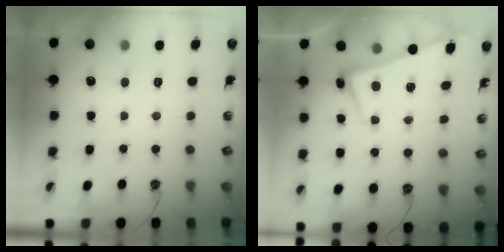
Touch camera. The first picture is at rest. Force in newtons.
{"total": 2.7, "press": 2.6, "slide": 0.5}